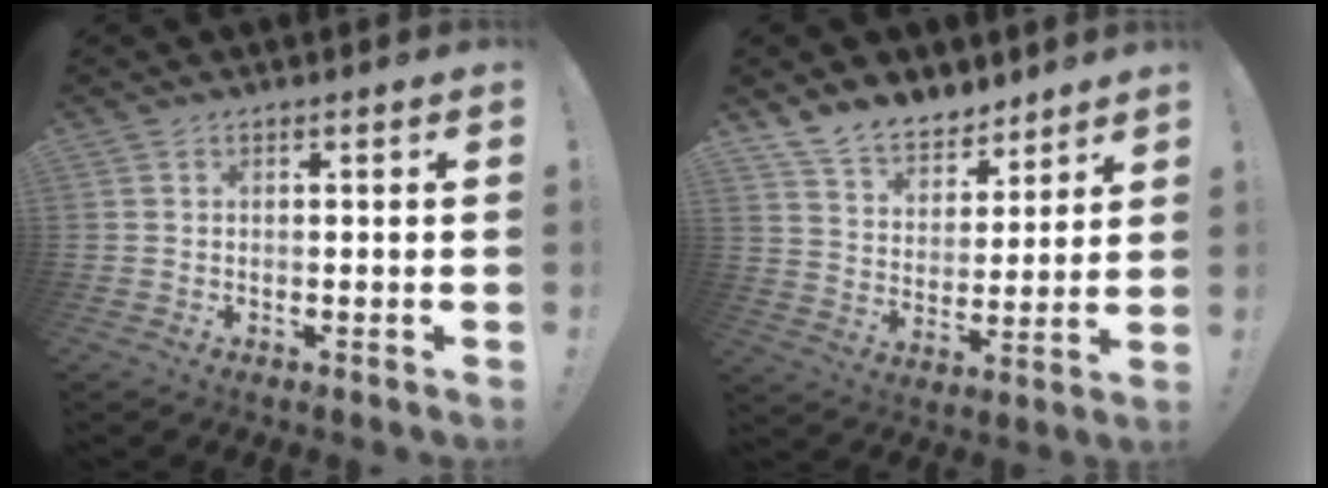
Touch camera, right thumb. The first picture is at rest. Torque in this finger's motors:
{"motor_torque": [0.05, 0.28, 0.57, 0.47, 0.01]}